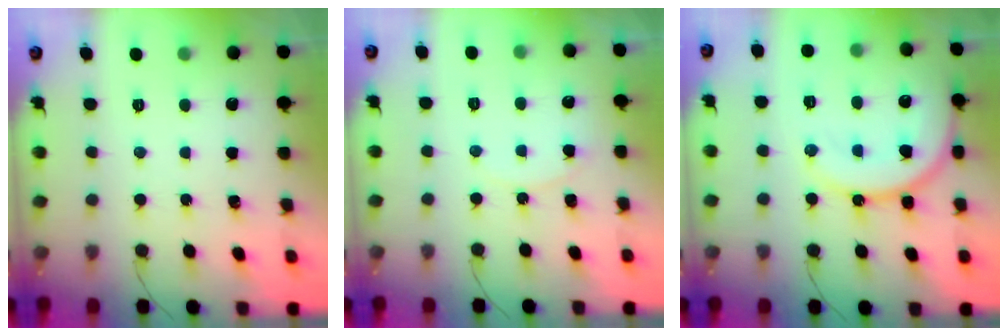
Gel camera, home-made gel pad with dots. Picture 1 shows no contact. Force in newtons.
{"total": 5.3, "press": 5.3, "slide": 0.6}
{"total": 16.8, "press": 16.4, "slide": 3.7}